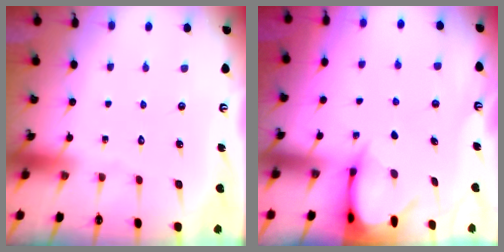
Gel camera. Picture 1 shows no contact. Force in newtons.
{"total": 3.4, "press": 3.4, "slide": 0.3}